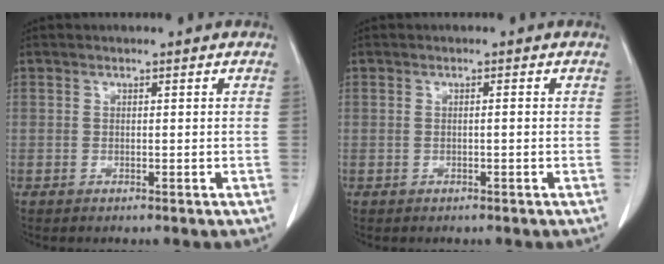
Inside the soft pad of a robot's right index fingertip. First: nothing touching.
{"total": 0.7, "force": [-0.1, 0.0, 0.7], "torque": [-0.015, 0.001, -0.001]}